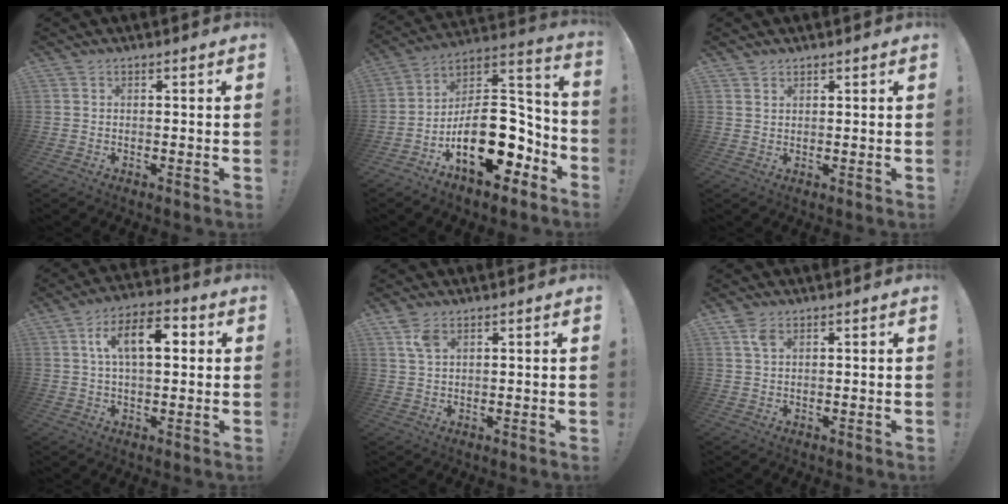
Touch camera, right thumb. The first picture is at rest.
{"total": 23.2, "force": [-7.9, 13.0, 17.5], "torque": [-0.275, 0.042, -0.118]}
{"total": 1.6, "force": [1.2, 1.0, 0.4], "torque": [0.004, -0.007, 0.020]}
{"total": 11.8, "force": [2.8, 5.9, 9.9], "torque": [-0.164, 0.017, 0.047]}
{"total": 5.1, "force": [2.8, 2.5, 3.5], "torque": [-0.063, -0.008, 0.052]}
{"total": 4.1, "force": [2.2, 2.1, 2.7], "torque": [-0.048, -0.003, 0.040]}